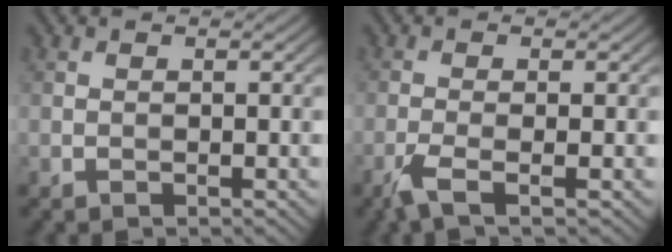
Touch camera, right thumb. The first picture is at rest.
{"total": 3.2, "force": [-1.6, 0.4, 2.7], "torque": [-0.058, 0.001, -0.047]}